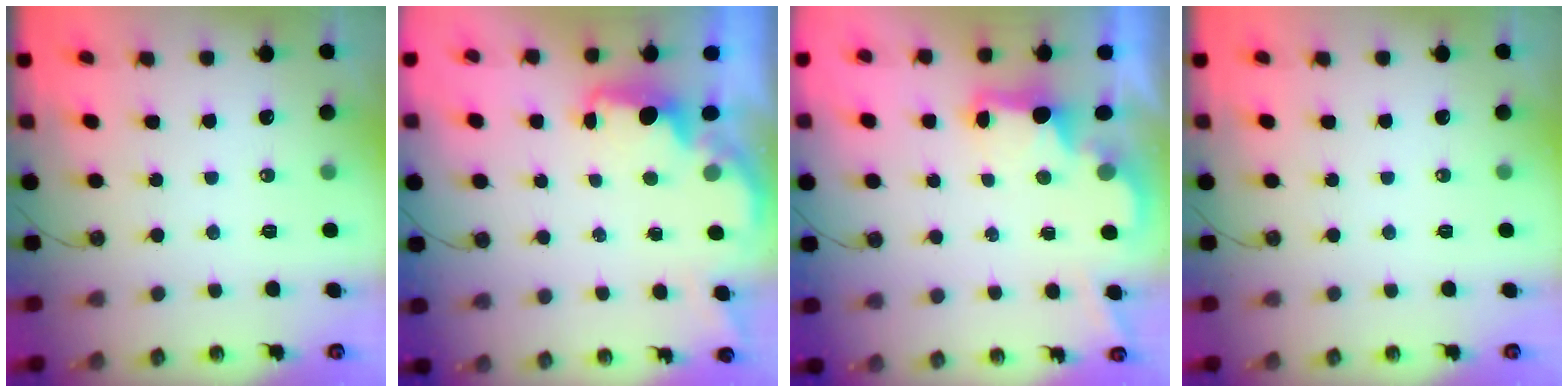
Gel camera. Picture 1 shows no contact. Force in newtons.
{"total": 2.0, "press": 1.8, "slide": 0.8}
{"total": 2.3, "press": 2.2, "slide": 0.8}
{"total": 0.0}